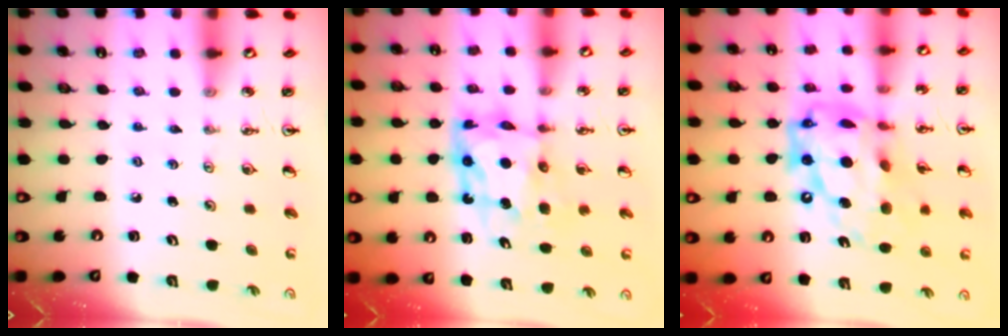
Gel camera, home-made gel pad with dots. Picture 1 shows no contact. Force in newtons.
{"total": 9.2, "press": 9.1, "slide": 1.5}
{"total": 21.9, "press": 21.8, "slide": 2.0}